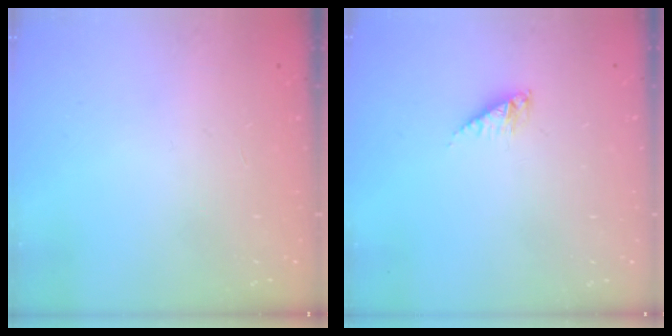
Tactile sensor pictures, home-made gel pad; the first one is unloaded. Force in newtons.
{"total": 4.3, "press": 4.3, "slide": 0.3}